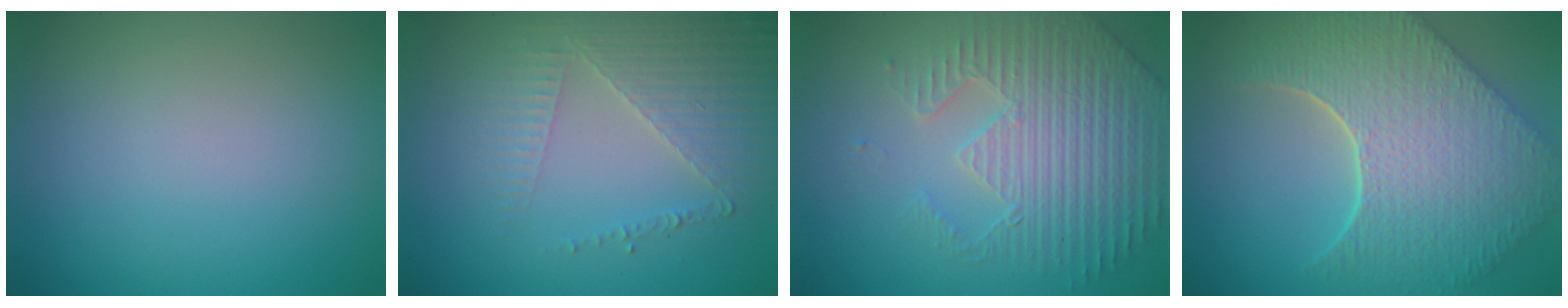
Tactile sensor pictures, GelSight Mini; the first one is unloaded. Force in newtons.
{"total": 3.5, "press": 3.3, "slide": 1.2}
{"total": 5.3, "press": 4.7, "slide": 2.4}
{"total": 9.7, "press": 7.0, "slide": 6.7}